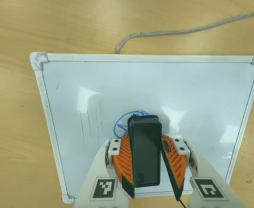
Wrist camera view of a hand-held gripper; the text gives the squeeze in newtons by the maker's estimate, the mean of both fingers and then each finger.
{"total": 12.8, "left": 15.2, "right": 10.4}